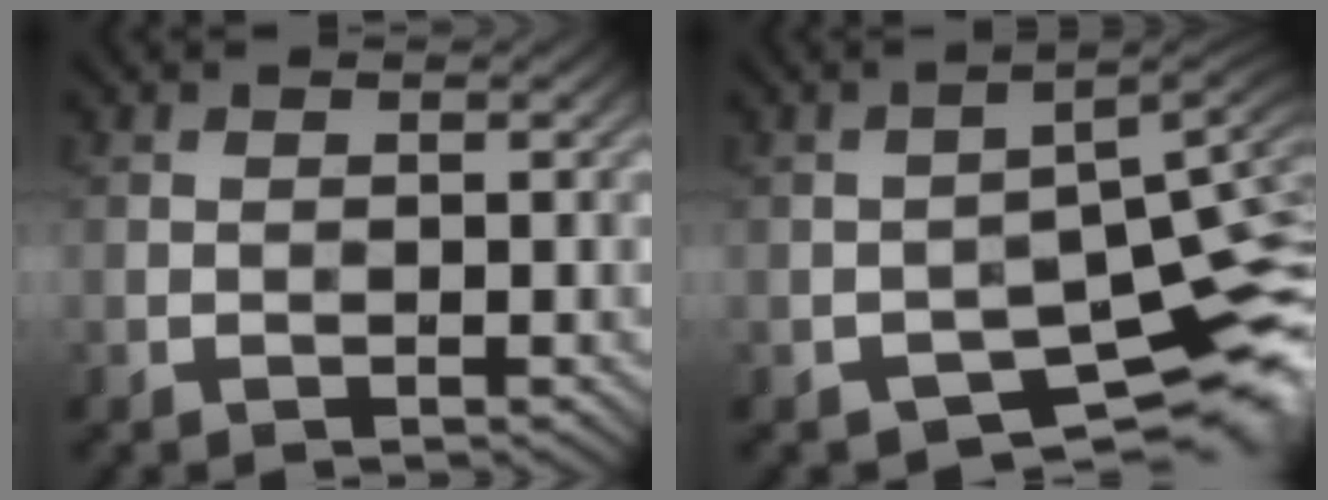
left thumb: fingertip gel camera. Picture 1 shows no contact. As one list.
[{"total": 9.6, "force": [-5.2, 4.0, 6.9], "torque": [-0.093, -0.015, -0.082]}]